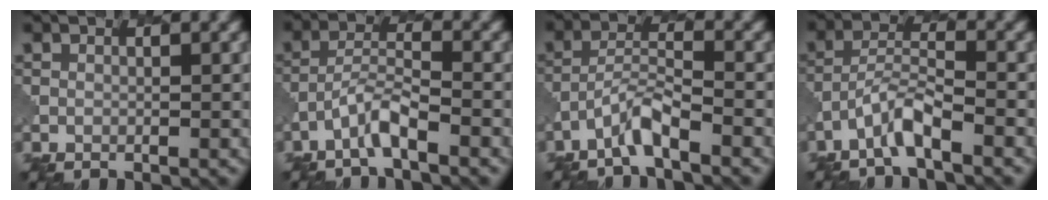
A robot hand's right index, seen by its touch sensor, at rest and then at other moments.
{"total": 2.8, "force": [-2.0, 0.3, 2.0], "torque": [-0.041, 0.010, -0.045]}
{"total": 2.9, "force": [-2.3, 0.3, 1.8], "torque": [-0.038, 0.009, -0.050]}
{"total": 3.2, "force": [-2.3, 0.4, 2.2], "torque": [-0.045, 0.010, -0.051]}